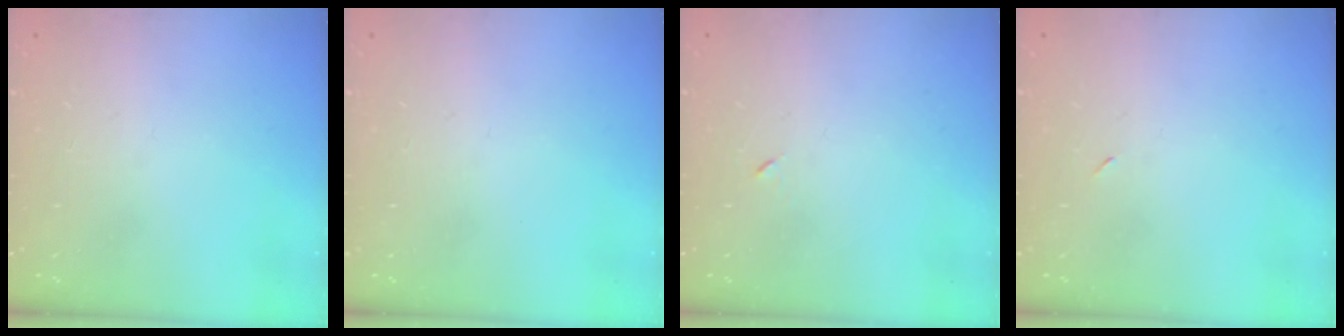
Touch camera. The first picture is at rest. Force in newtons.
{"total": 0.0}
{"total": 3.3, "press": 3.2, "slide": 0.7}
{"total": 2.3, "press": 2.0, "slide": 1.2}